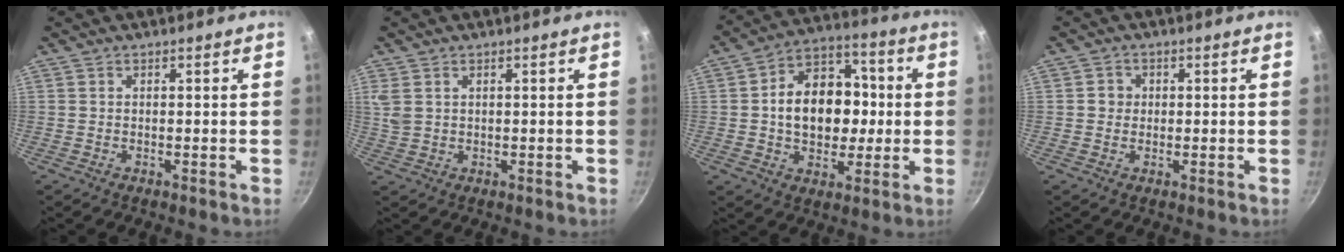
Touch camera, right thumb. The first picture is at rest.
{"total": 3.2, "force": [1.1, 2.2, 2.0], "torque": [-0.053, 0.003, 0.030]}
{"total": 16.0, "force": [0.4, 11.4, 11.2], "torque": [-0.133, 0.030, 0.004]}
{"total": 2.3, "force": [0.2, 2.2, 0.7], "torque": [0.002, 0.005, 0.000]}